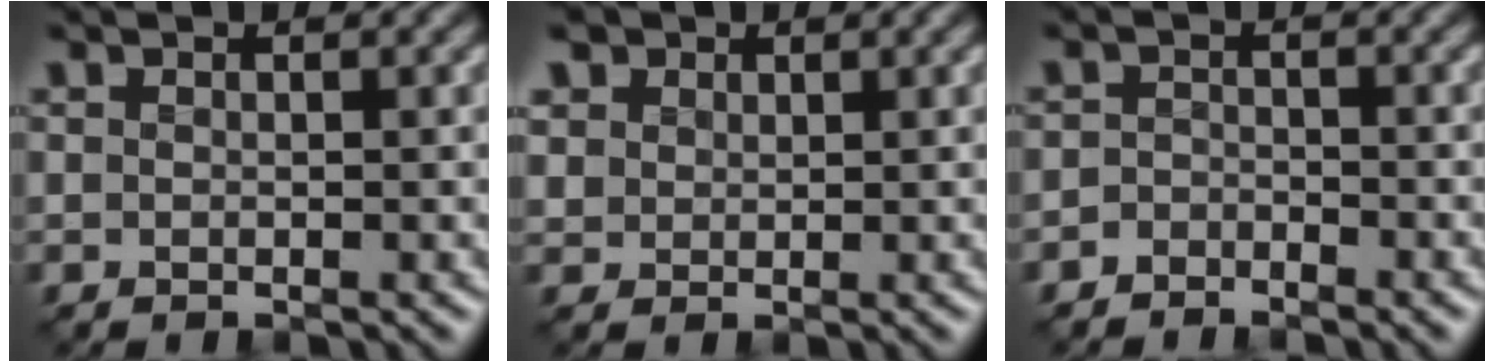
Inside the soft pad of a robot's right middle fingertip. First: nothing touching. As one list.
[{"total": 2.7, "force": [1.3, 2.2, 0.8], "torque": [-0.039, 0.000, 0.032]}, {"total": 1.8, "force": [-1.7, 0.6, -0.1], "torque": [0.005, 0.006, -0.037]}]